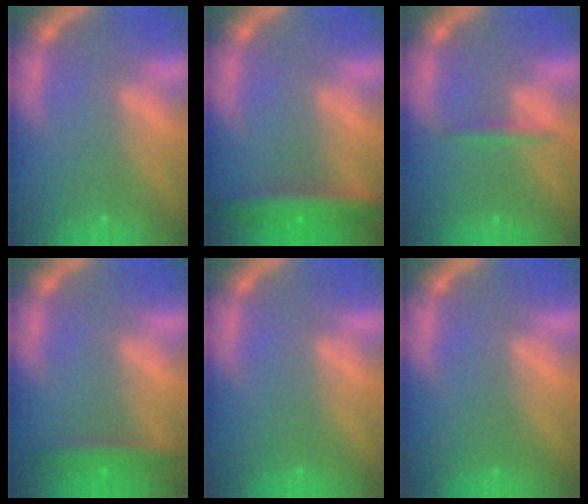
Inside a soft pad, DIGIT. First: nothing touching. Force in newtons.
{"total": 5.5}
{"total": 1.4}
{"total": 3.0}
{"total": 0.0}
{"total": 0.0}